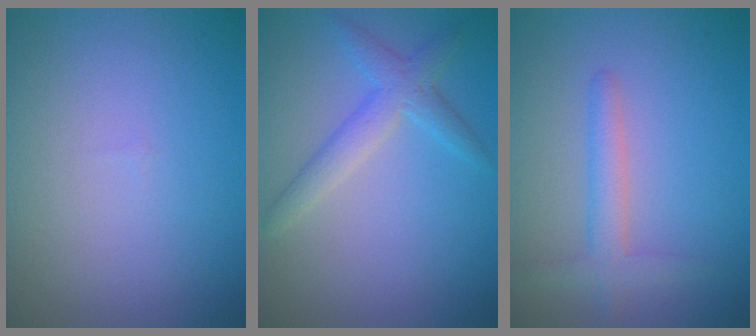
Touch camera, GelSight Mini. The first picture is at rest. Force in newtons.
{"total": 2.8, "press": 2.8, "slide": 0.0}
{"total": 2.3, "press": 2.3, "slide": 0.2}